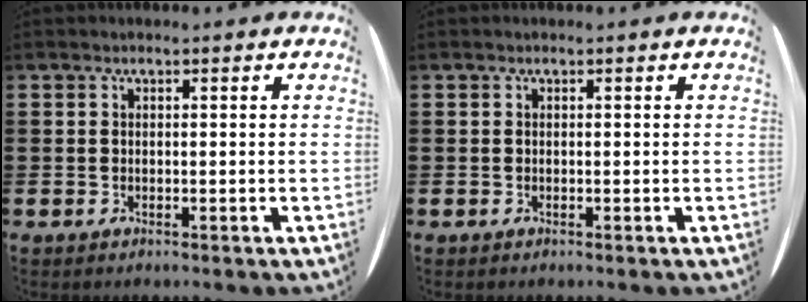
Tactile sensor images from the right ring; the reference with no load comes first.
{"total": 0.0}